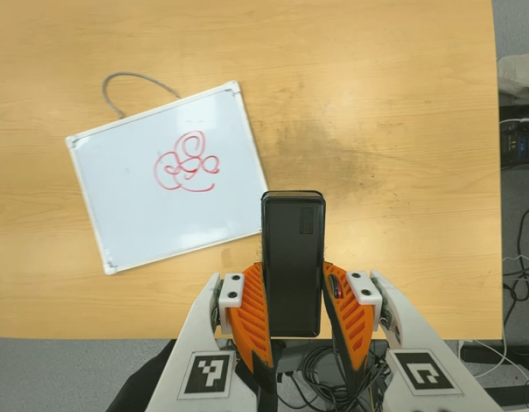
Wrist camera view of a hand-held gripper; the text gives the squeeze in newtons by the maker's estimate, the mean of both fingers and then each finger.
{"total": 4.6, "left": 3.0, "right": 6.2}